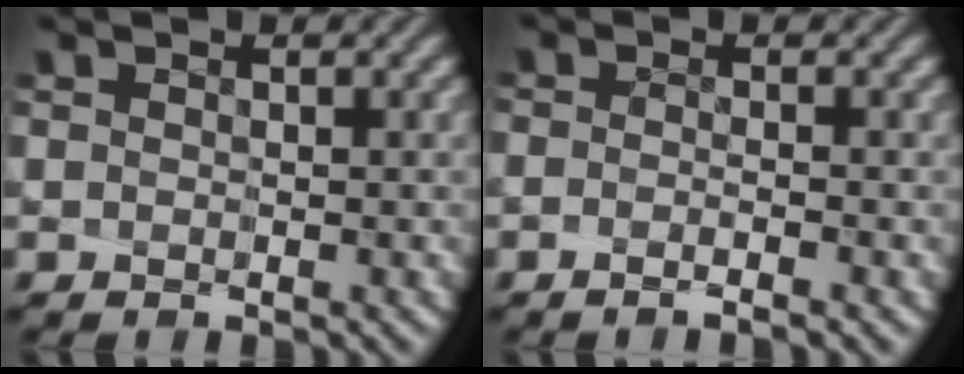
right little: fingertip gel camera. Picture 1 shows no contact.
{"total": 1.9, "force": [-1.5, -1.1, 0.4], "torque": [0.002, -0.020, -0.015]}